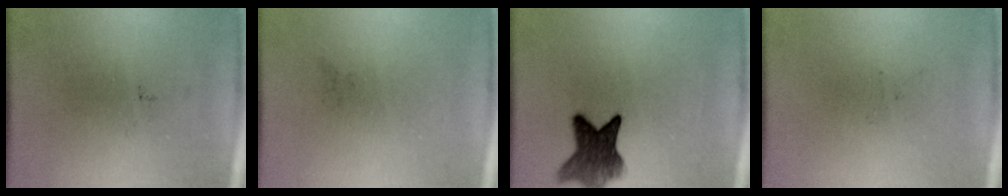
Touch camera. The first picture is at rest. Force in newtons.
{"total": 0.0}
{"total": 7.8}
{"total": 0.0}